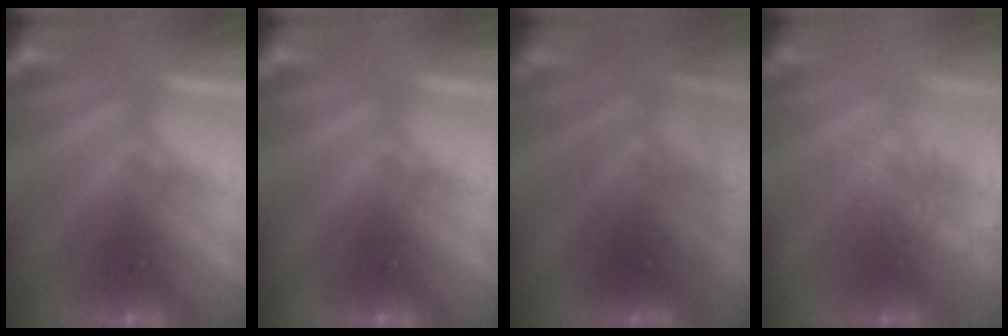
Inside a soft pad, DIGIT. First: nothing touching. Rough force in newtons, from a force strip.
{"total": 0.0}
{"total": 2.8}
{"total": 2.9}